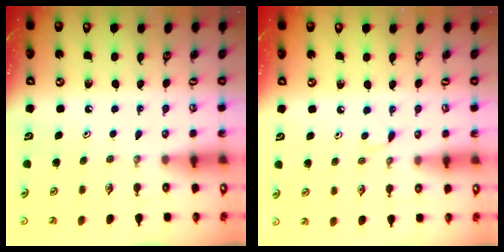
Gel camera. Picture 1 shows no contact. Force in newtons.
{"total": 3.9, "press": 3.9, "slide": 0.6}